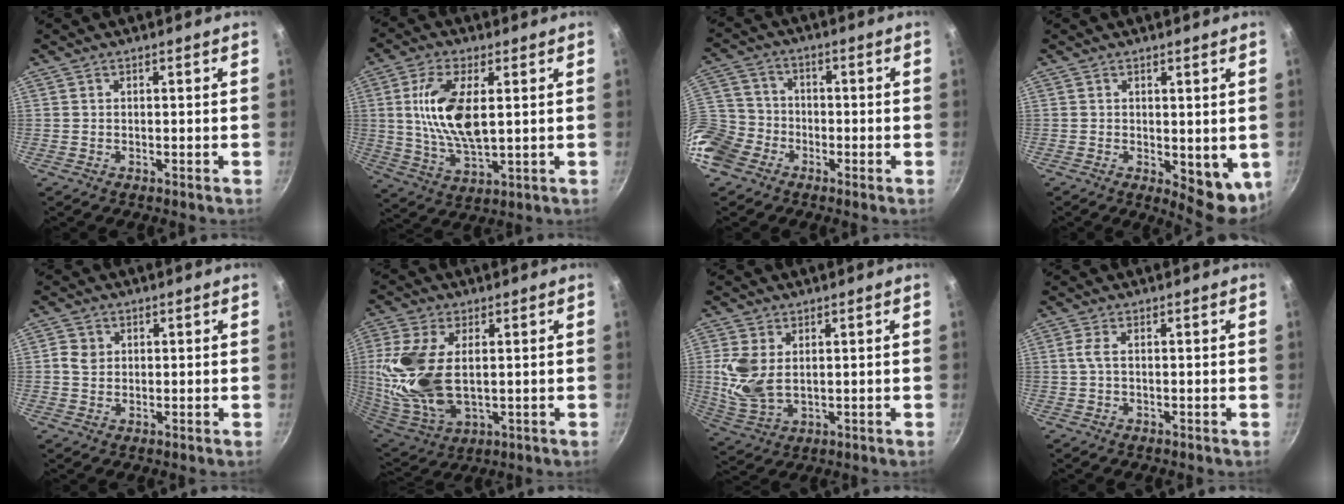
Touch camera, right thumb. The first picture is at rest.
{"total": 13.2, "force": [2.1, 5.6, 11.7], "torque": [-0.235, -0.015, 0.047]}
{"total": 12.2, "force": [-6.2, 9.3, 4.8], "torque": [-0.105, 0.037, -0.127]}
{"total": 8.3, "force": [-1.3, 3.7, 7.2], "torque": [-0.073, -0.018, -0.008]}
{"total": 2.9, "force": [0.5, 2.5, 1.4], "torque": [-0.017, 0.001, 0.009]}
{"total": 17.3, "force": [1.2, 9.4, 14.5], "torque": [-0.327, -0.014, 0.036]}
{"total": 8.6, "force": [1.3, 5.3, 6.7], "torque": [-0.150, -0.007, 0.039]}
{"total": 1.8, "force": [0.1, 0.5, 1.7], "torque": [-0.048, 0.003, 0.003]}